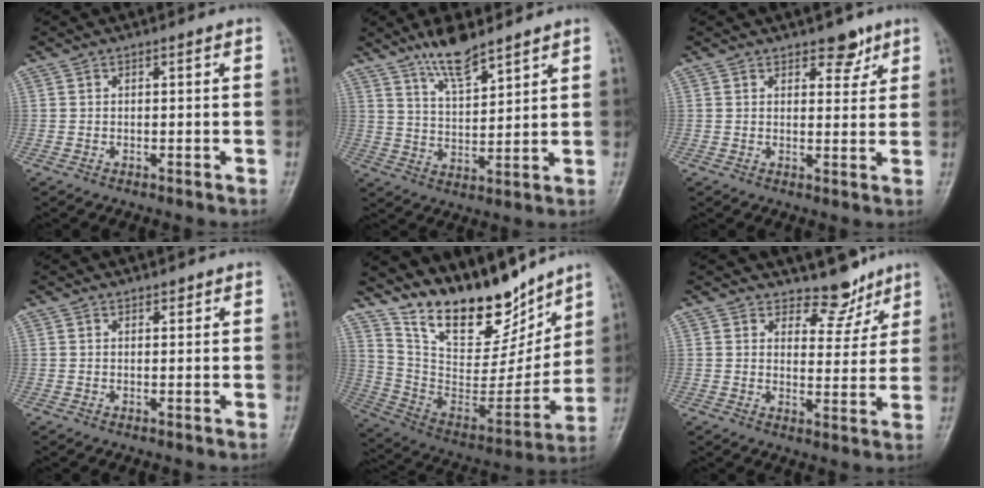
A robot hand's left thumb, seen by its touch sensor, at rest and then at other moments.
{"total": 8.5, "force": [6.6, 2.2, 4.9], "torque": [-0.078, -0.044, 0.127]}
{"total": 4.1, "force": [2.8, 2.1, 2.0], "torque": [-0.001, -0.015, 0.039]}
{"total": 0.9, "force": [0.7, 0.4, 0.3], "torque": [0.001, -0.005, 0.009]}
{"total": 20.8, "force": [16.6, 8.3, 9.4], "torque": [-0.106, -0.099, 0.295]}
{"total": 5.9, "force": [5.1, 2.9, 0.7], "torque": [0.017, -0.045, 0.079]}